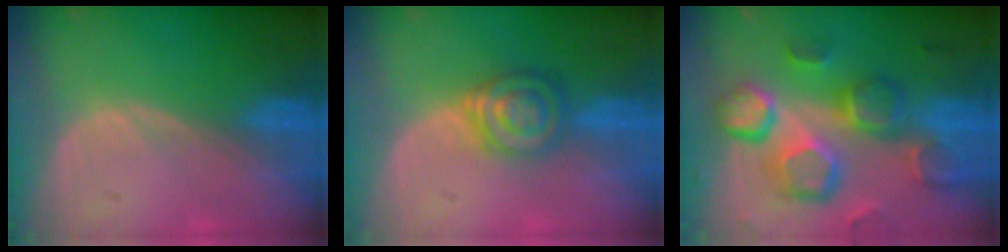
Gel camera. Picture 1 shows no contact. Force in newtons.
{"total": 6.2, "press": 5.8, "slide": 2.2}
{"total": 13.0, "press": 11.4, "slide": 6.4}